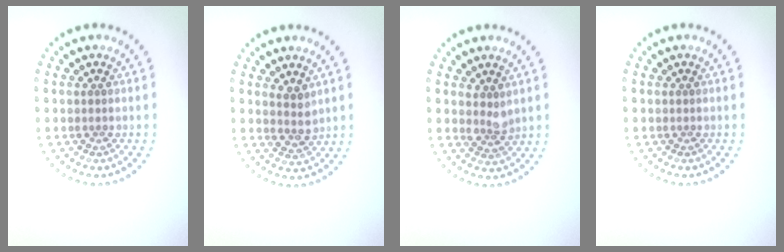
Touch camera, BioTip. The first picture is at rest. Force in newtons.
{"total": 1.9, "press": 1.6, "slide": 1.0}
{"total": 1.8, "press": 1.4, "slide": 1.1}
{"total": 0.0}